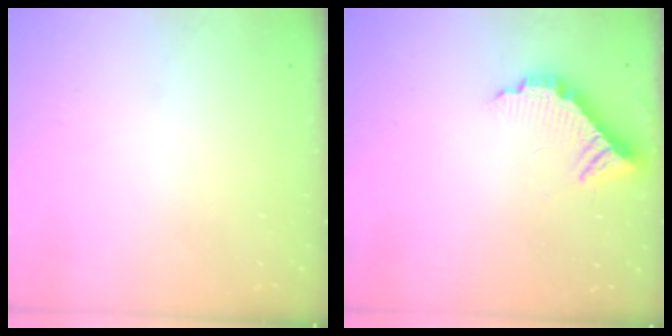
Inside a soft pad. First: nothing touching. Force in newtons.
{"total": 10.4, "press": 10.4, "slide": 0.3}